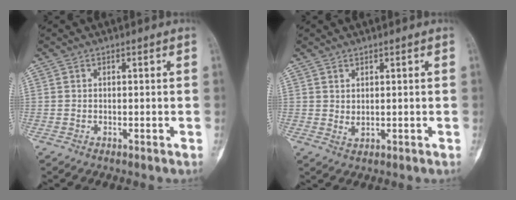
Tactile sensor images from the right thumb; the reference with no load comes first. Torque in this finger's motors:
{"motor_torque": [-0.15, -0.03, -0.08, 0.10, 0.08]}